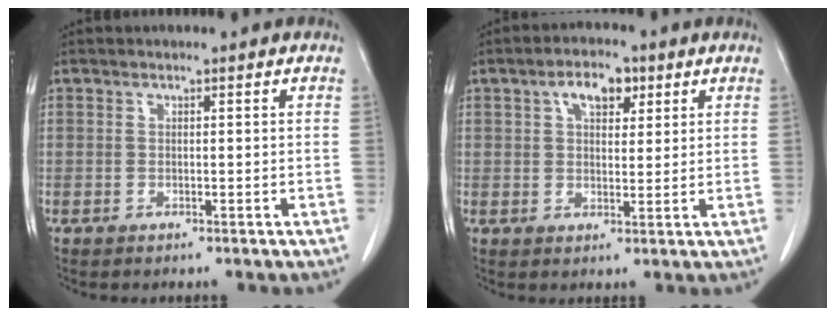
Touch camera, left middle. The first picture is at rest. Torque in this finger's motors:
{"motor_torque": [0.26, -0.05, 0.01, 0.05]}